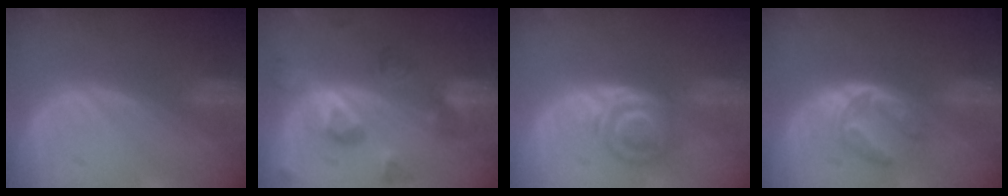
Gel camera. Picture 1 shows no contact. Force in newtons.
{"total": 8.1, "press": 8.1, "slide": 0.3}
{"total": 6.0, "press": 5.6, "slide": 2.2}
{"total": 6.1, "press": 5.2, "slide": 3.2}